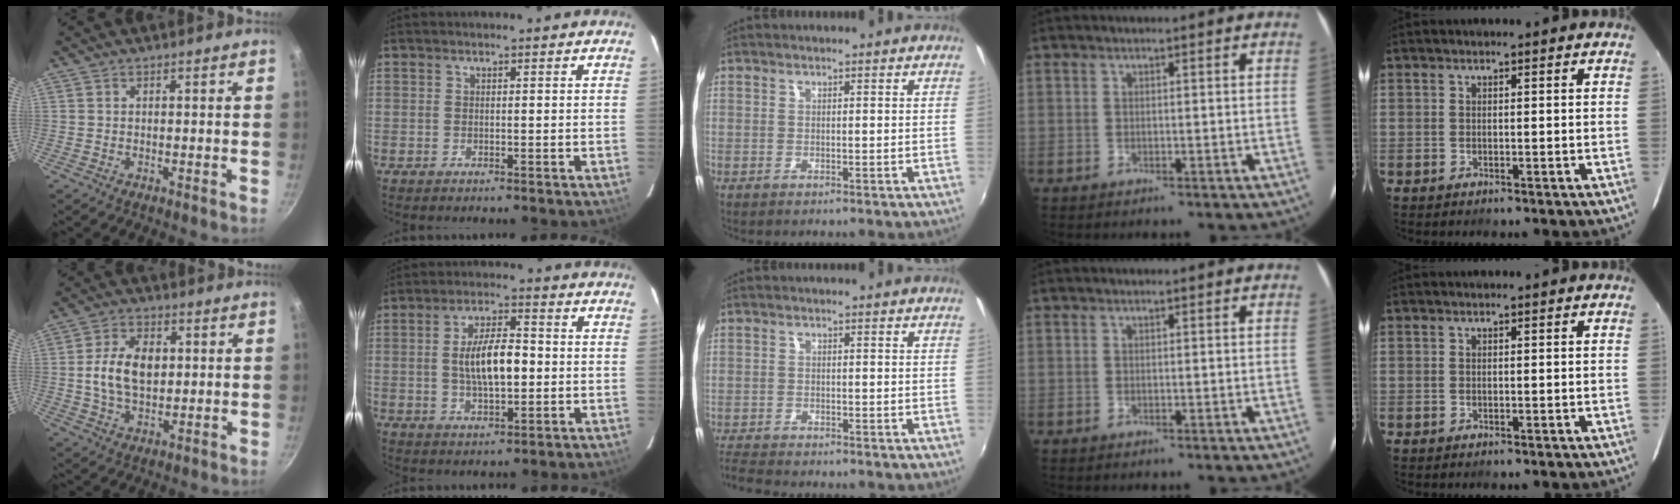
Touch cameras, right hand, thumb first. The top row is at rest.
{"thumb": {"total": 10.3, "force": [1.1, 6.6, 7.8], "torque": [-0.126, 0.004, 0.015]}, "index": {"total": 9.4, "force": [-0.3, 3.7, 8.7], "torque": [-0.162, 0.005, 0.000]}, "middle": {"total": 5.0, "force": [-4.8, 0.5, 1.3], "torque": [-0.045, -0.023, -0.090]}}